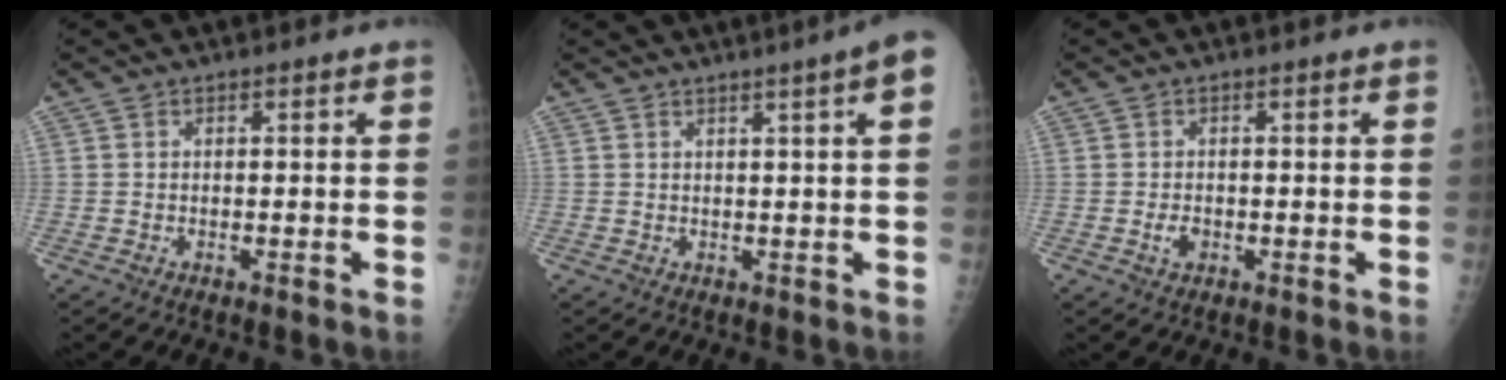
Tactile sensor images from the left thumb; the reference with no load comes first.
{"total": 5.5, "force": [2.7, -0.4, 4.8], "torque": [-0.060, 0.003, 0.034]}
{"total": 1.7, "force": [-0.3, 1.2, 1.2], "torque": [-0.018, 0.001, -0.005]}